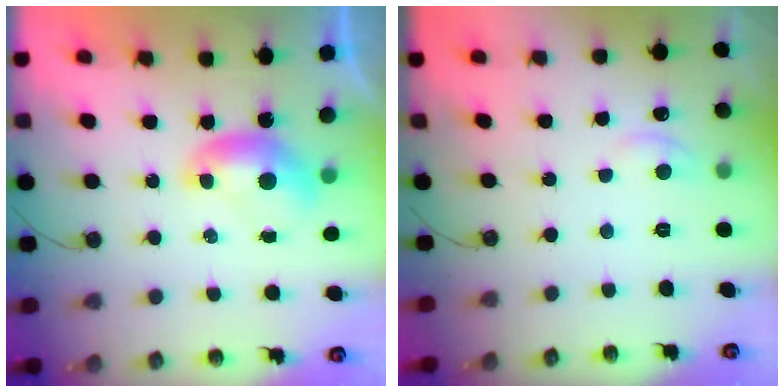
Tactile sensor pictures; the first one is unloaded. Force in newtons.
{"total": 0.8, "press": 0.3, "slide": 0.8}